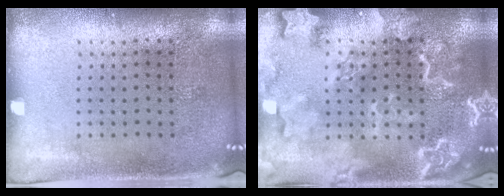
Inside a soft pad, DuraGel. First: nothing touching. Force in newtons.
{"total": 4.5, "press": 4.5, "slide": 0.6}